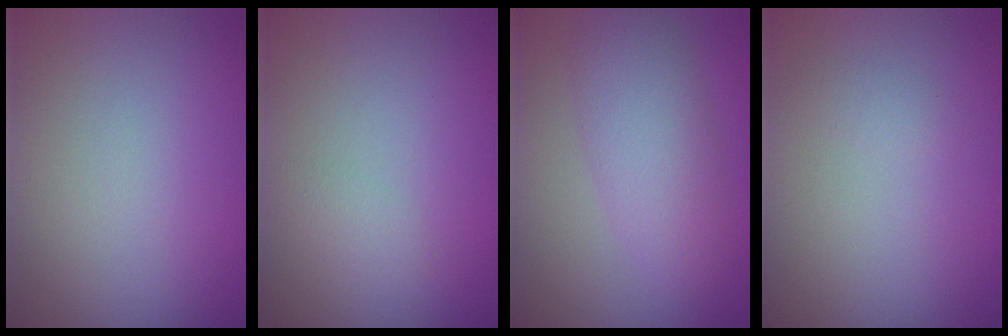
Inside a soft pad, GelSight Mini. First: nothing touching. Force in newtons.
{"total": 1.0, "press": 1.0, "slide": 0.1}
{"total": 4.5, "press": 4.5, "slide": 0.2}
{"total": 0.8, "press": 0.8, "slide": 0.1}